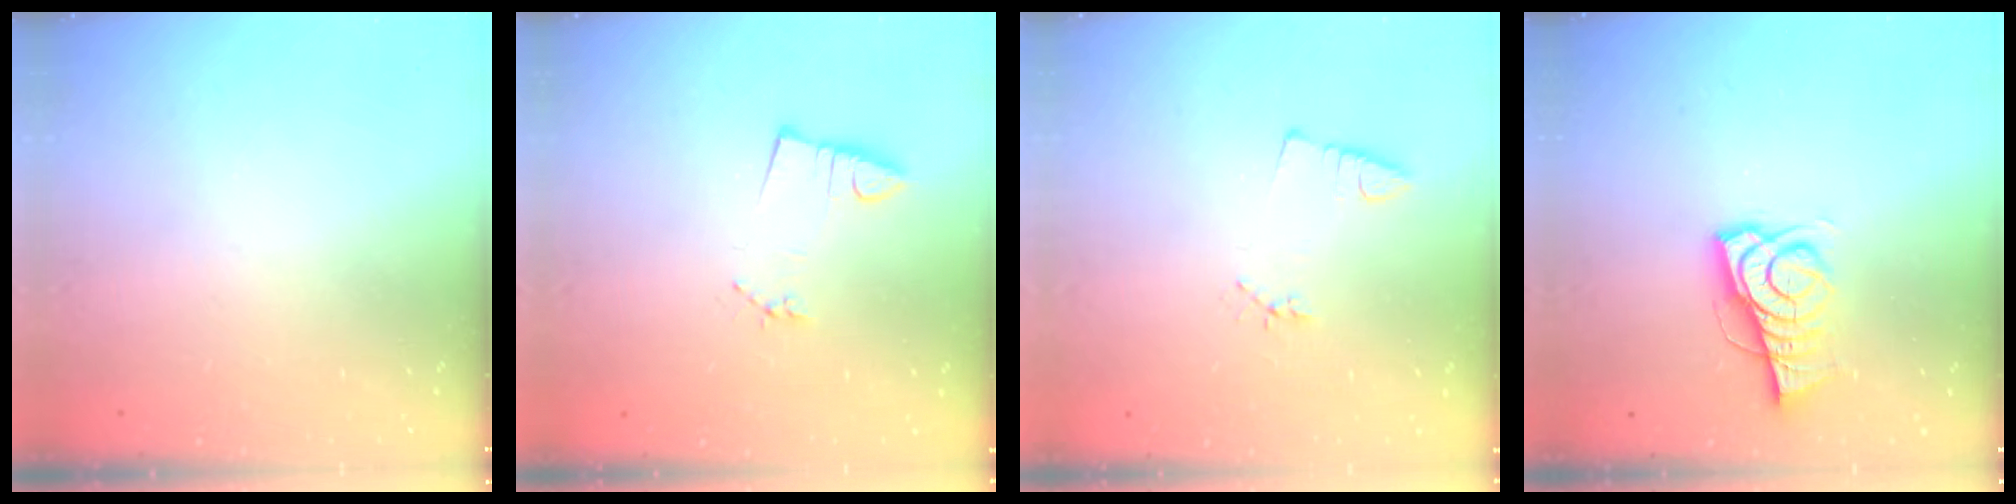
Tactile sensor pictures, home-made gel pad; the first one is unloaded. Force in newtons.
{"total": 2.9, "press": 1.4, "slide": 2.5}
{"total": 1.9, "press": 1.3, "slide": 1.3}
{"total": 8.1, "press": 8.1, "slide": 0.3}